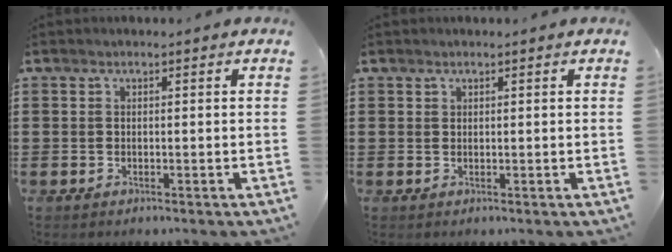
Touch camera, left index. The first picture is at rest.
{"total": 0.5, "force": [0.4, 0.4, 0.1], "torque": [-0.004, 0.002, 0.008]}